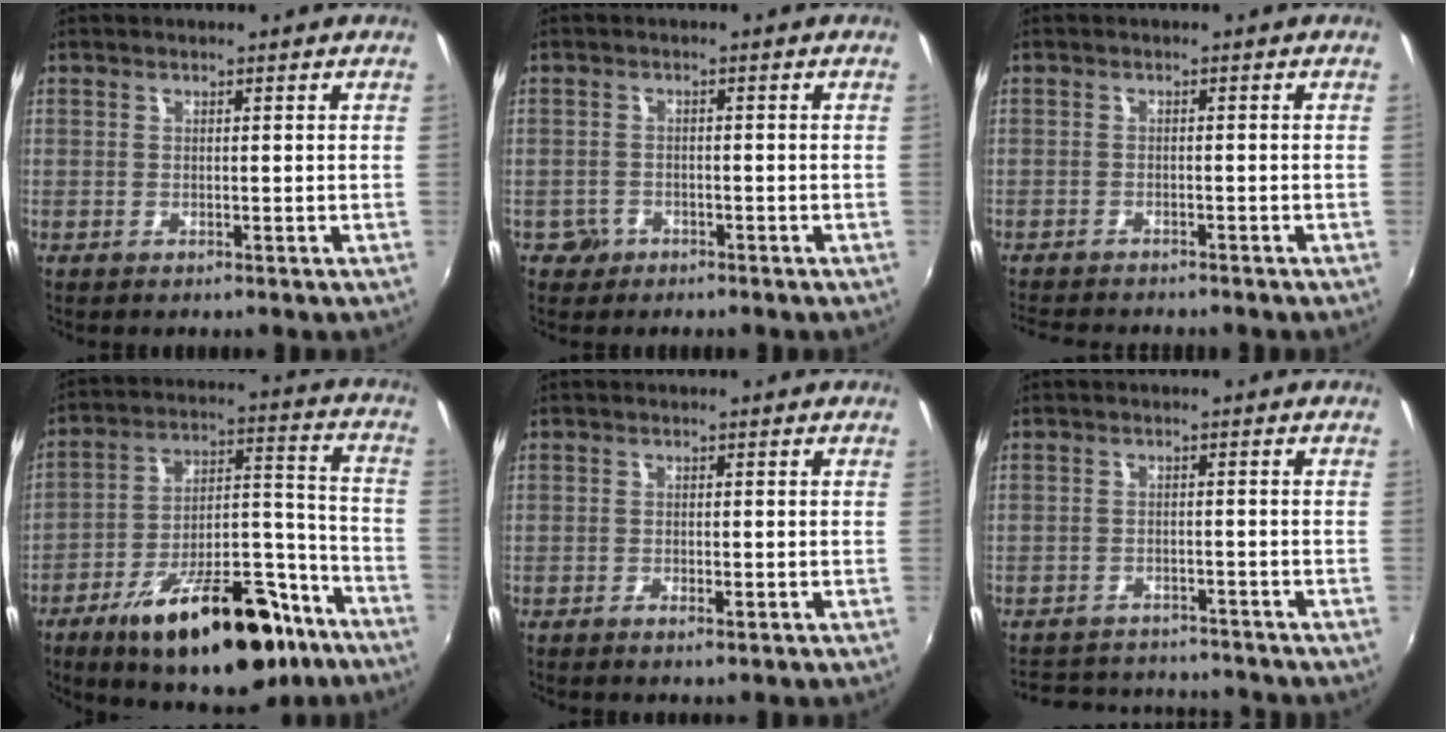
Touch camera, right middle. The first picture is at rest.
{"total": 2.7, "force": [-1.6, 2.1, 0.3], "torque": [-0.012, 0.002, -0.028]}
{"total": 7.6, "force": [-6.9, 1.5, 2.8], "torque": [-0.069, -0.017, -0.106]}
{"total": 26.4, "force": [-16.9, 10.6, 17.3], "torque": [-0.262, 0.023, -0.243]}
{"total": 2.2, "force": [-1.3, 0.8, 1.5], "torque": [-0.032, -0.003, -0.023]}
{"total": 12.2, "force": [-11.1, 3.6, 3.6], "torque": [-0.087, 0.009, -0.156]}